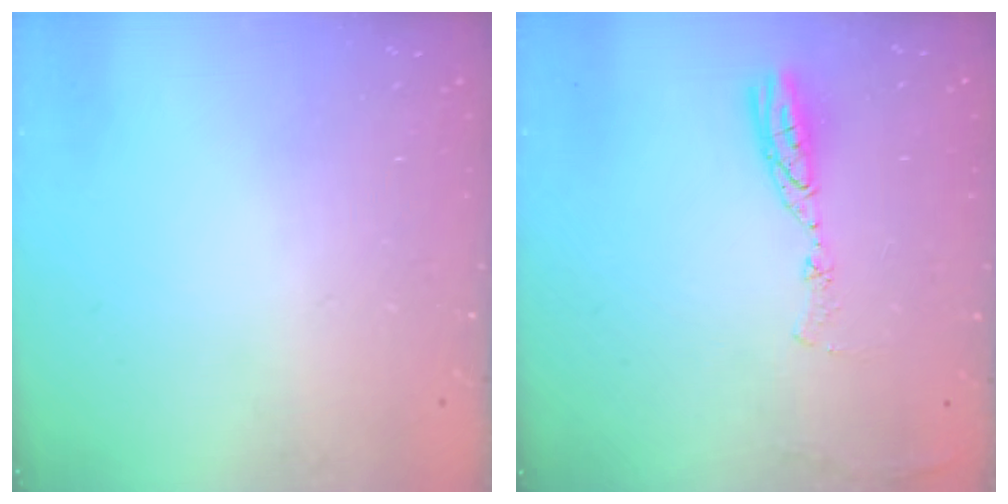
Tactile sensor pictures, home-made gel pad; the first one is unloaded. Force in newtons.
{"total": 7.3, "press": 7.3, "slide": 0.8}